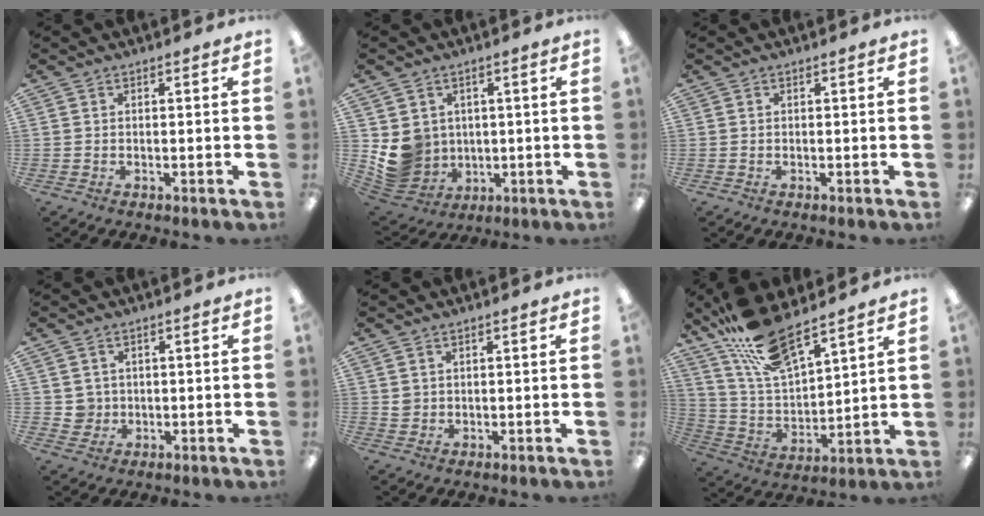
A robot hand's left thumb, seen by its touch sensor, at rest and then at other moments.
{"total": 8.7, "force": [1.0, 8.4, 2.2], "torque": [-0.068, -0.010, 0.031]}
{"total": 0.0}
{"total": 3.3, "force": [0.9, 3.2, 0.0], "torque": [-0.003, 0.004, 0.015]}
{"total": 2.0, "force": [0.9, 1.7, 0.5], "torque": [-0.012, 0.003, 0.017]}
{"total": 16.5, "force": [13.1, 5.1, 8.7], "torque": [-0.191, -0.065, 0.235]}